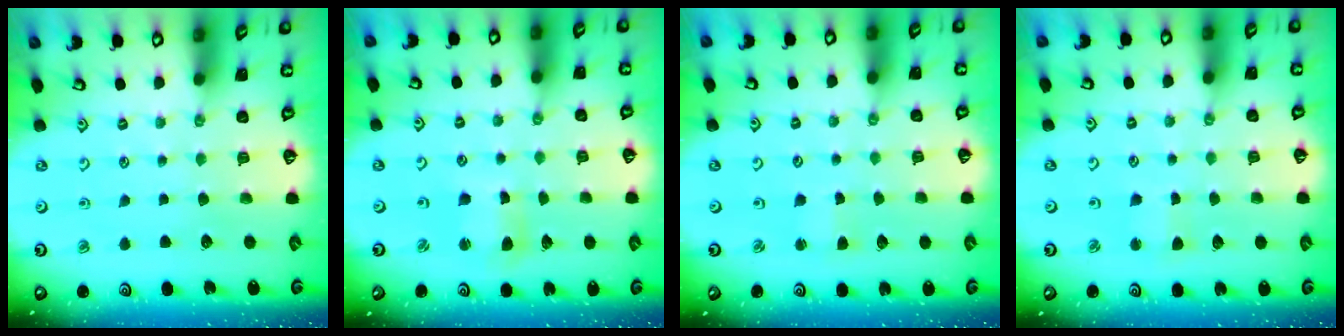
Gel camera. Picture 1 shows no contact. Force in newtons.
{"total": 4.4, "press": 4.3, "slide": 0.5}
{"total": 2.4, "press": 2.3, "slide": 0.3}
{"total": 2.4, "press": 2.4, "slide": 0.4}